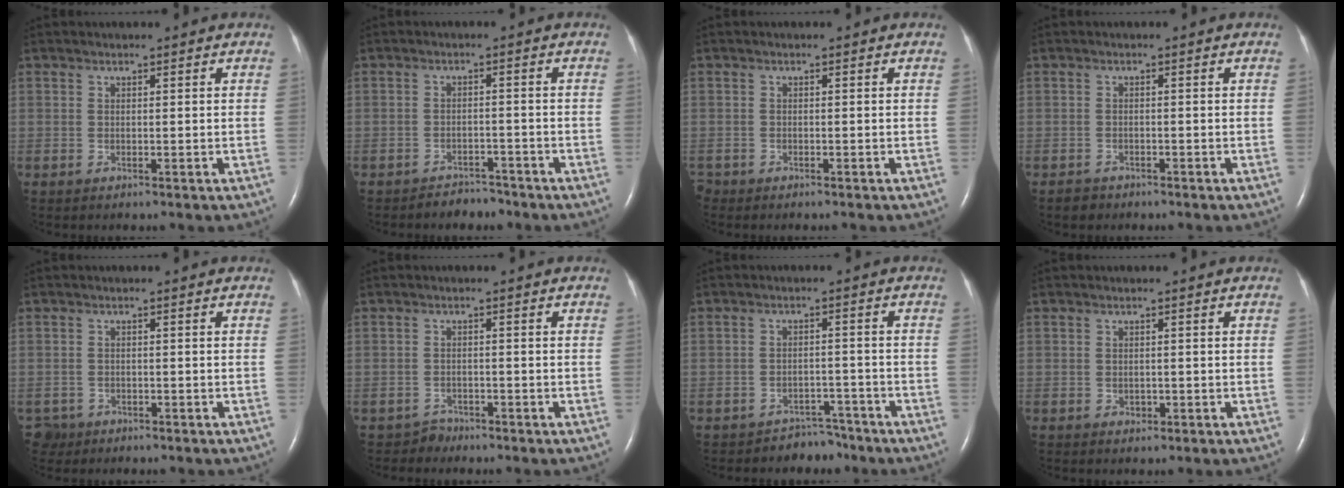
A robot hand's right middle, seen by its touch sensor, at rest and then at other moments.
{"total": 2.7, "force": [-2.6, 0.3, 0.7], "torque": [-0.018, -0.007, -0.044]}
{"total": 1.5, "force": [-1.4, 0.6, 0.1], "torque": [-0.001, -0.002, -0.022]}
{"total": 1.5, "force": [-1.2, 0.9, 0.0], "torque": [-0.009, 0.001, -0.021]}
{"total": 2.4, "force": [-1.6, 1.8, -0.3], "torque": [-0.001, 0.006, -0.027]}
{"total": 1.7, "force": [-1.4, 0.6, -0.8], "torque": [0.014, 0.000, -0.025]}
{"total": 3.8, "force": [-3.4, 1.7, -0.7], "torque": [0.013, 0.010, -0.049]}
{"total": 0.8, "force": [-0.3, 0.7, 0.3], "torque": [-0.006, 0.001, -0.003]}